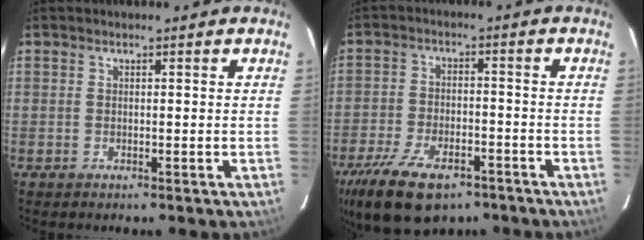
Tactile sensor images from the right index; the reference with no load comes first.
{"total": 16.2, "force": [-10.6, 7.7, 9.5], "torque": [-0.215, -0.025, -0.176]}